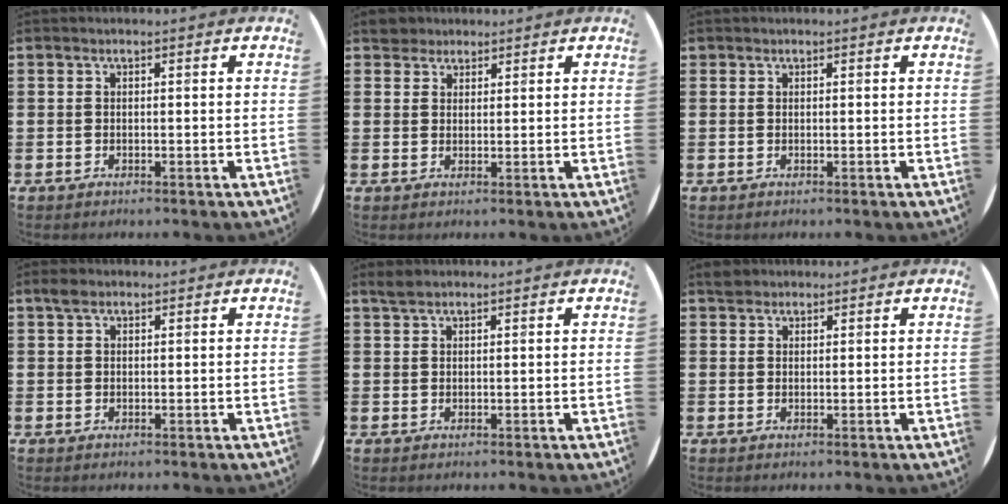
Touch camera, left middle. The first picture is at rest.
{"total": 2.7, "force": [2.4, 1.3, 0.0], "torque": [-0.001, 0.002, 0.047]}
{"total": 0.0}
{"total": 1.4, "force": [1.1, 0.8, 0.5], "torque": [-0.003, 0.002, 0.020]}
{"total": 1.5, "force": [1.3, 0.4, 0.5], "torque": [-0.012, 0.003, 0.025]}
{"total": 1.6, "force": [1.4, 0.6, 0.0], "torque": [0.004, 0.001, 0.027]}